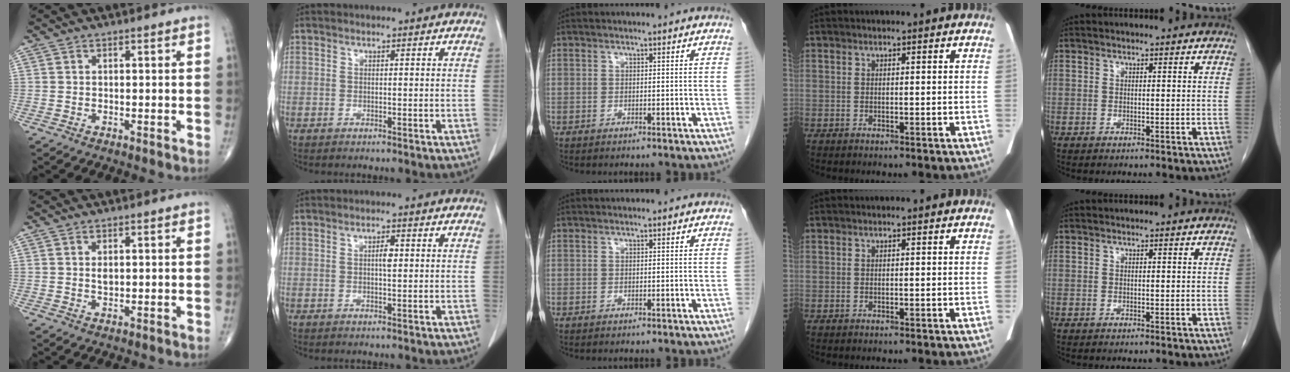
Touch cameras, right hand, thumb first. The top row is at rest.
{"thumb": {"total": 1.5, "force": [0.4, 0.9, 1.2], "torque": [-0.019, -0.003, 0.009]}, "index": {"total": 1.9, "force": [0.3, 0.5, 1.8], "torque": [-0.033, 0.002, 0.005]}}